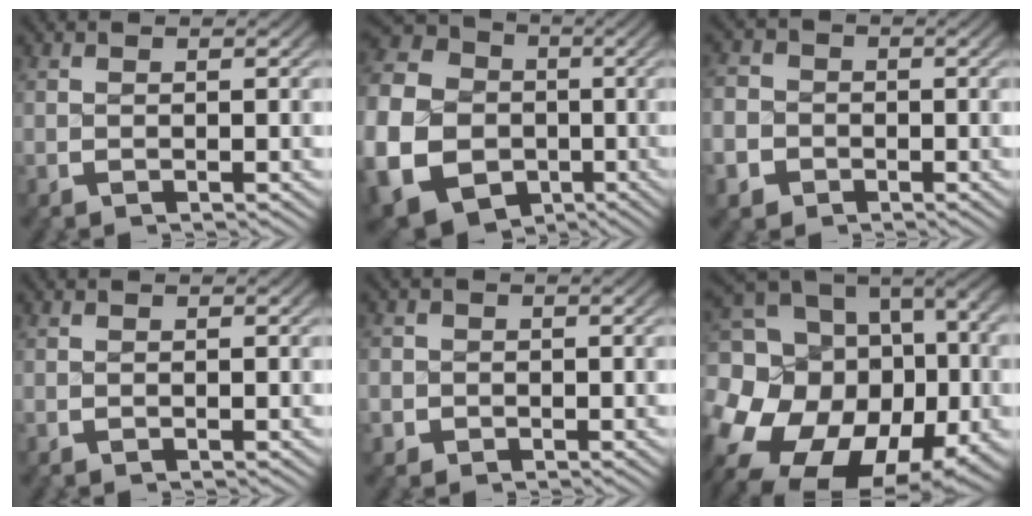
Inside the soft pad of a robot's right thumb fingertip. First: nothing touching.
{"total": 20.3, "force": [-4.5, 17.1, 9.9], "torque": [-0.237, -0.070, -0.071]}
{"total": 6.3, "force": [-2.0, 5.7, 1.5], "torque": [-0.040, -0.021, -0.038]}
{"total": 0.0}
{"total": 2.6, "force": [-0.8, 2.4, 0.3], "torque": [-0.011, -0.013, -0.013]}
{"total": 24.4, "force": [-4.0, 18.4, 15.5], "torque": [-0.308, -0.074, -0.046]}